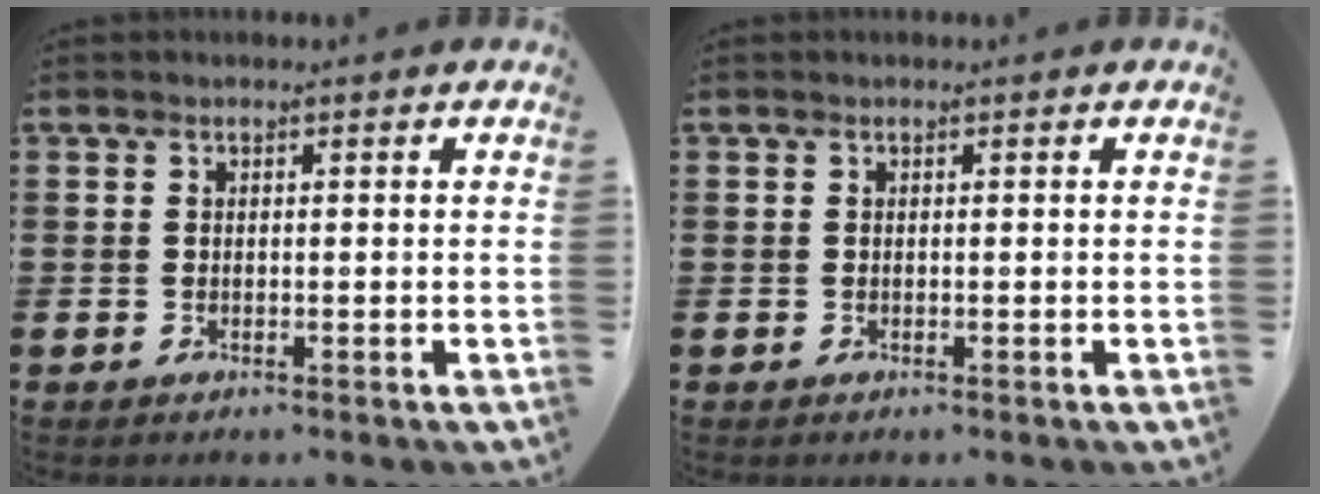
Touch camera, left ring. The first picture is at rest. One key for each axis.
{"total": 0.0}